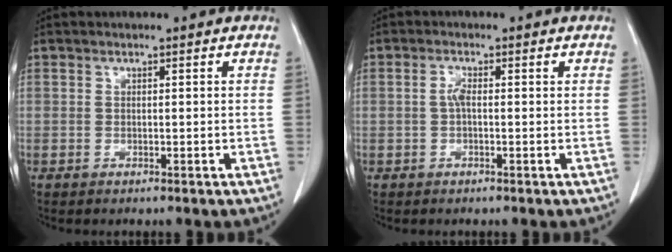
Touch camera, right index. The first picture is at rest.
{"total": 2.0, "force": [0.2, 0.5, 1.9], "torque": [-0.037, 0.006, 0.004]}